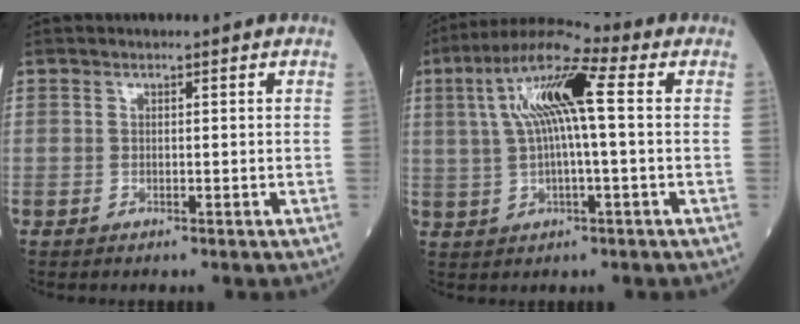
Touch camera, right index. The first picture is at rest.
{"total": 12.2, "force": [2.6, 1.5, 11.8], "torque": [-0.234, 0.032, 0.042]}